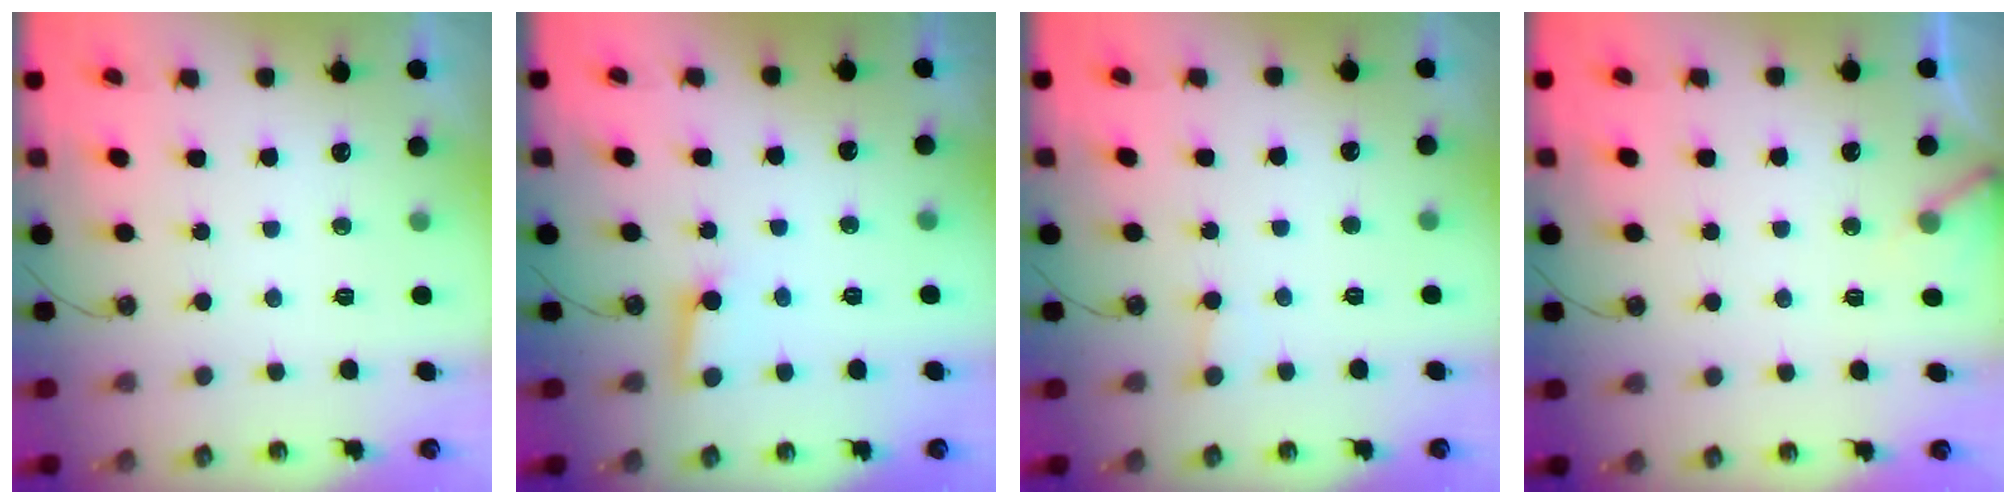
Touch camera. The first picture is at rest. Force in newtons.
{"total": 3.0, "press": 2.9, "slide": 0.3}
{"total": 2.0, "press": 2.0, "slide": 0.1}
{"total": 4.0, "press": 4.0, "slide": 0.2}